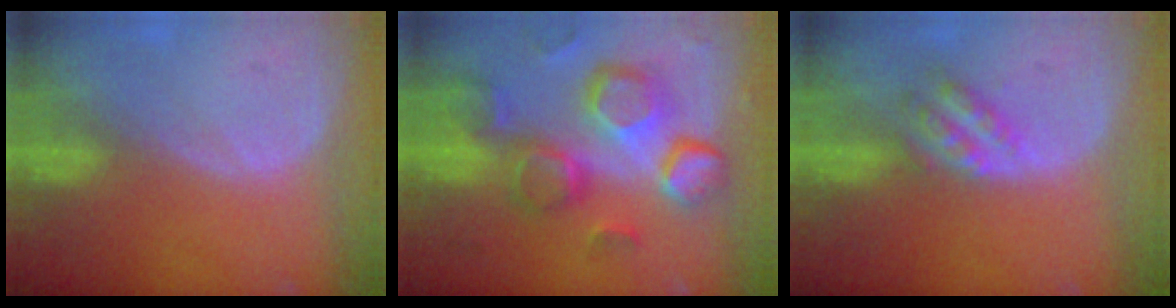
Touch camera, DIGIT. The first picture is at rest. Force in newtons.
{"total": 12.8, "press": 11.2, "slide": 6.2}
{"total": 4.7, "press": 4.1, "slide": 2.2}